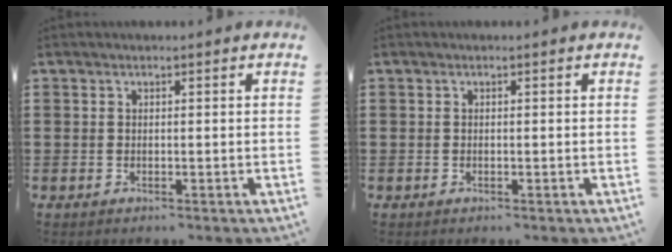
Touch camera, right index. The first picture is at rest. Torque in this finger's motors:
{"motor_torque": [-0.77, 1.37, 0.00, 0.00]}